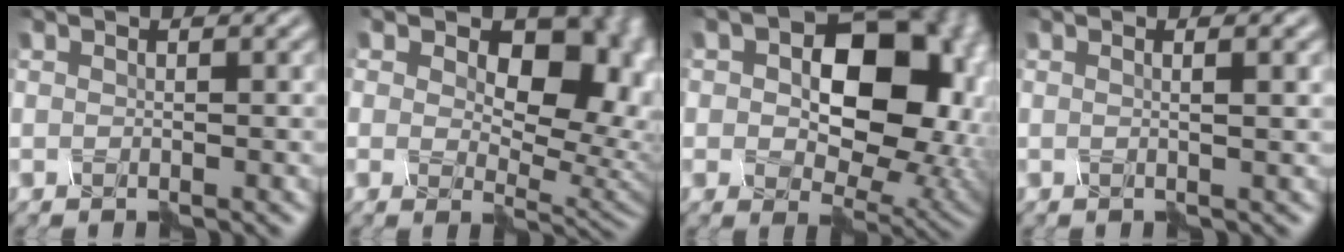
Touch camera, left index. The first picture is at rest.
{"total": 9.7, "force": [1.9, 6.6, 6.9], "torque": [-0.077, -0.009, 0.055]}
{"total": 13.1, "force": [1.2, 8.8, 9.6], "torque": [-0.123, -0.007, 0.058]}
{"total": 2.3, "force": [0.5, 0.8, 2.1], "torque": [-0.015, 0.019, -0.002]}